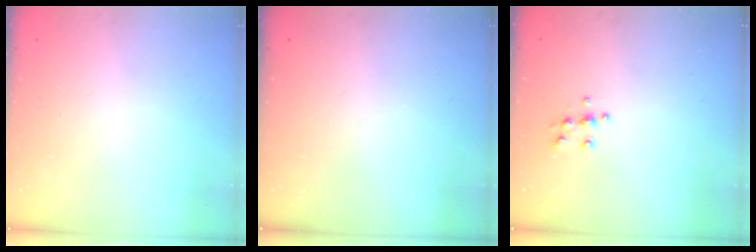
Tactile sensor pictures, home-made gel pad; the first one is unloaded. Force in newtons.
{"total": 0.0}
{"total": 5.6, "press": 5.6, "slide": 0.6}